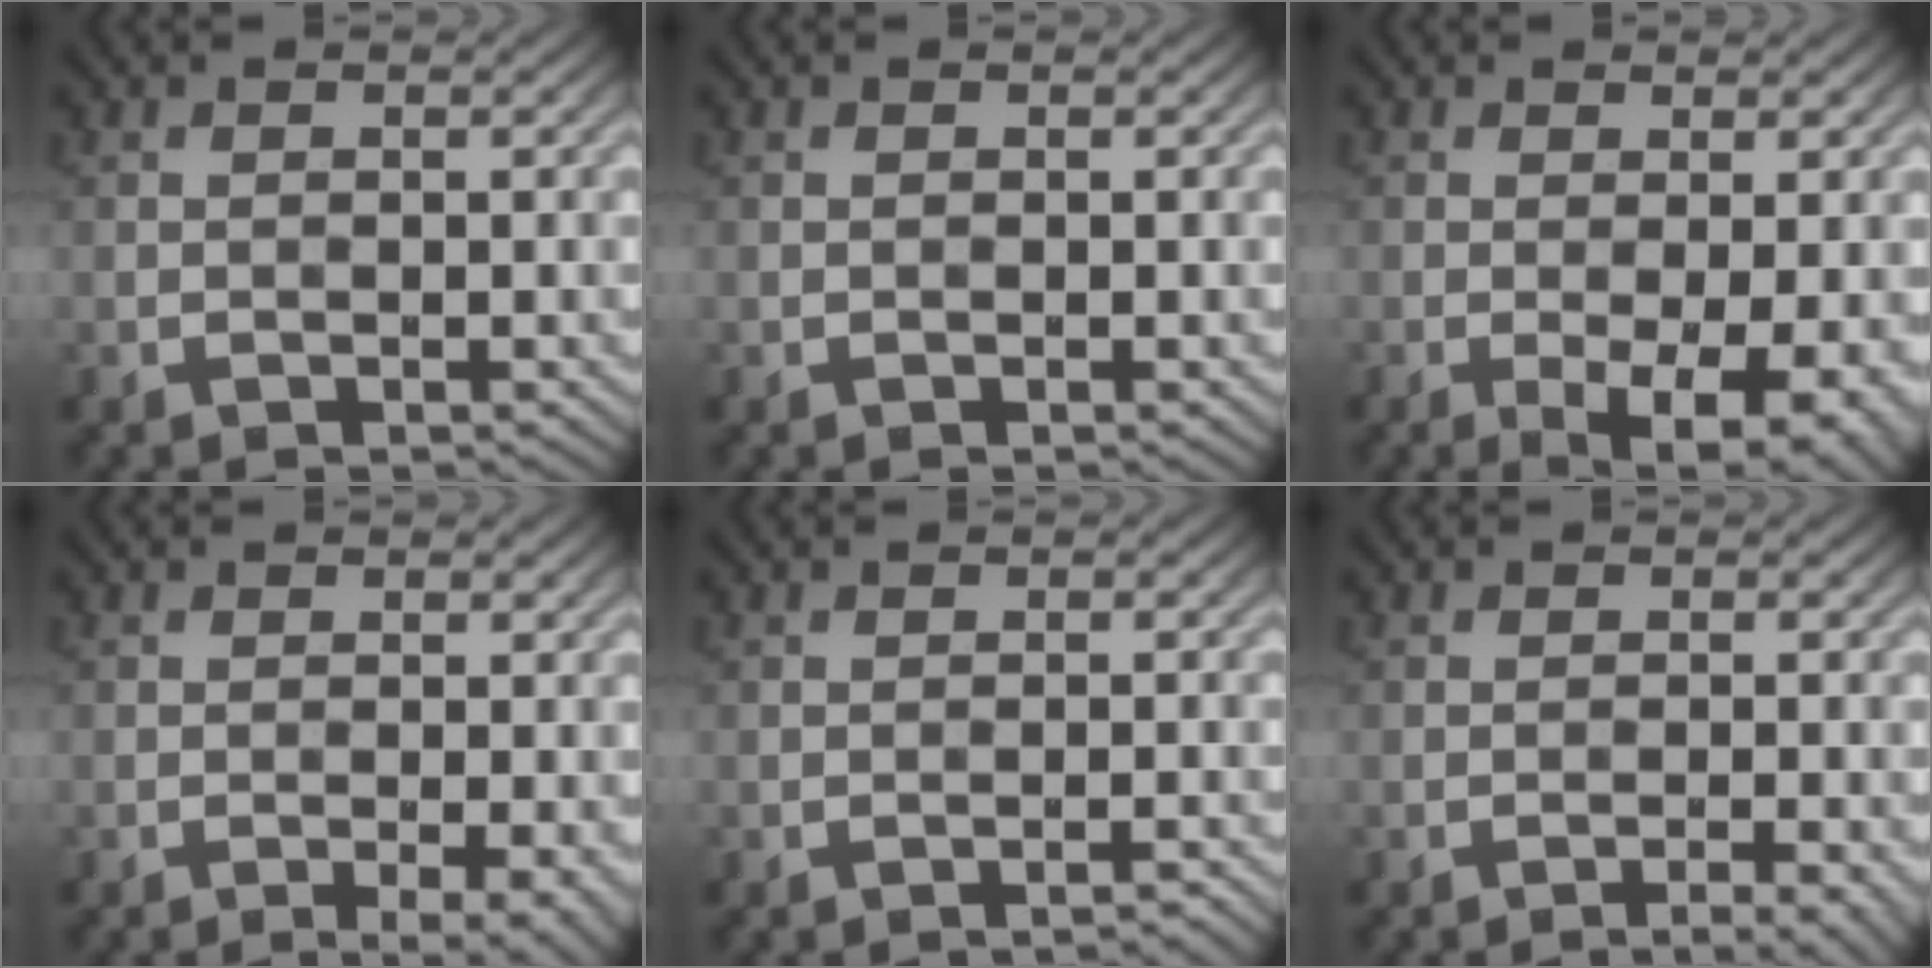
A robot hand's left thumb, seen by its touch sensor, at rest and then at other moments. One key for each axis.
{"total": 0.0}
{"total": 5.8, "fx": -1.9, "fy": 1.9, "fz": 5.1, "tx": -0.078, "ty": -0.011, "tz": -0.025}
{"total": 2.9, "fx": -1.1, "fy": 0.6, "fz": 2.6, "tx": -0.043, "ty": -0.003, "tz": -0.014}
{"total": 0.9, "fx": -0.8, "fy": 0.0, "fz": 0.4, "tx": -0.005, "ty": 0.004, "tz": -0.016}
{"total": 2.5, "fx": -1.5, "fy": 0.3, "fz": 2.0, "tx": -0.026, "ty": 0.004, "tz": -0.023}